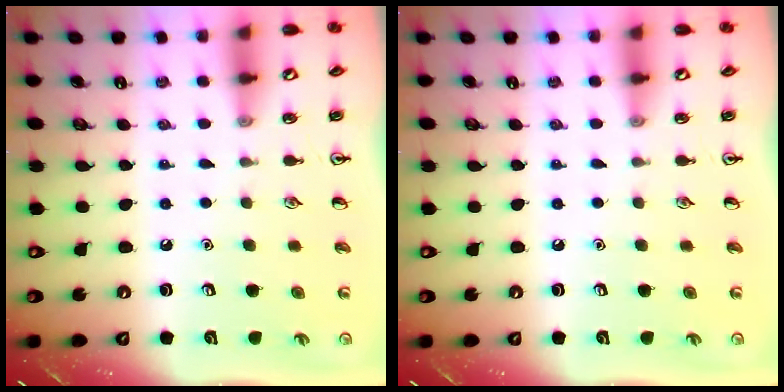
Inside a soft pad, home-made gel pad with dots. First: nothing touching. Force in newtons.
{"total": 0.0}